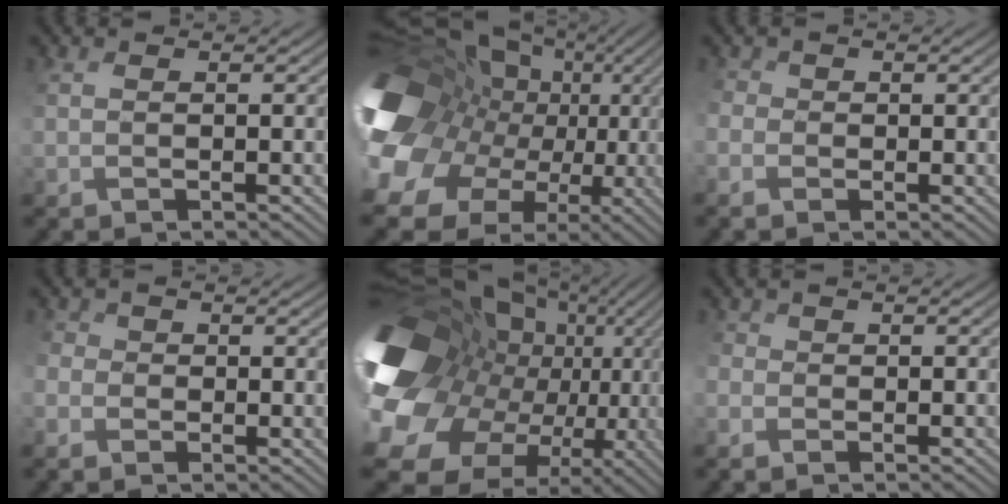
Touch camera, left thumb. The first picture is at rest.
{"total": 21.9, "force": [-0.3, 16.6, 14.2], "torque": [-0.337, -0.027, -0.006]}
{"total": 2.6, "force": [-0.8, 2.3, 0.9], "torque": [-0.035, -0.004, -0.019]}
{"total": 2.9, "force": [-0.6, 2.6, 1.2], "torque": [-0.040, -0.004, -0.018]}
{"total": 21.9, "force": [-2.5, 15.9, 14.9], "torque": [-0.341, -0.056, -0.015]}
{"total": 2.1, "force": [-0.9, 1.8, 0.7], "torque": [-0.025, -0.006, -0.023]}